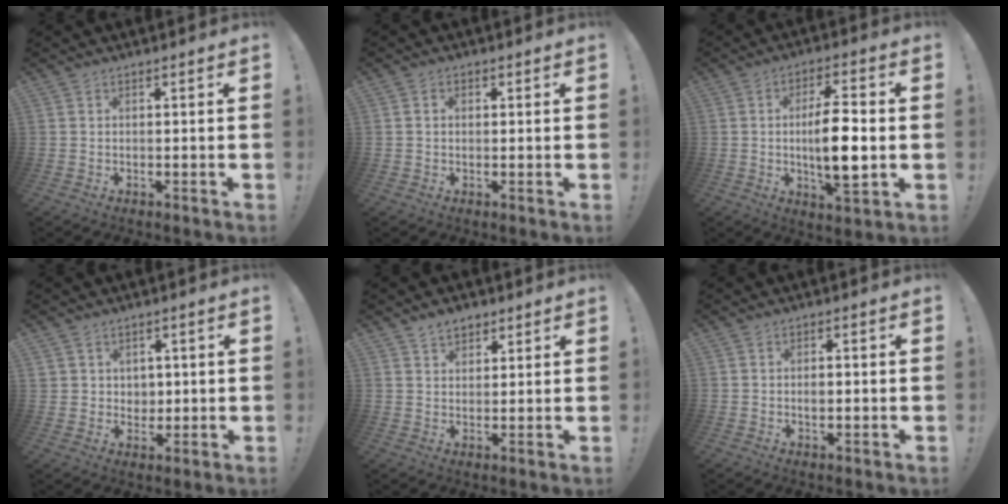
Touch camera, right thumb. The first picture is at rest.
{"total": 1.5, "force": [0.1, 1.1, 1.0], "torque": [-0.019, 0.006, 0.000]}
{"total": 12.1, "force": [-0.7, 3.5, 11.5], "torque": [-0.199, -0.009, -0.023]}
{"total": 4.5, "force": [2.3, 3.9, 0.0], "torque": [-0.001, -0.012, 0.043]}
{"total": 4.8, "force": [3.5, 3.0, 1.3], "torque": [-0.015, -0.016, 0.063]}
{"total": 1.6, "force": [-0.3, 0.9, 1.2], "torque": [-0.008, -0.004, -0.010]}